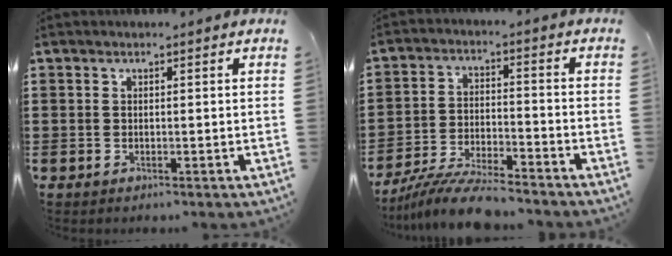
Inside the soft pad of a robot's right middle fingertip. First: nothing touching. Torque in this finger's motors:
{"motor_torque": [1.28, -0.86, 0.23, 0.12]}